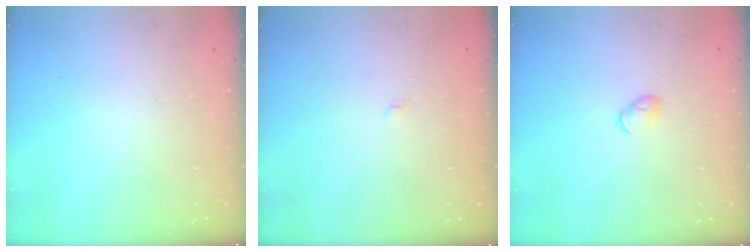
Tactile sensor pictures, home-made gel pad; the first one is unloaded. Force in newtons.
{"total": 2.0, "press": 2.0, "slide": 0.2}
{"total": 3.3, "press": 3.2, "slide": 0.7}